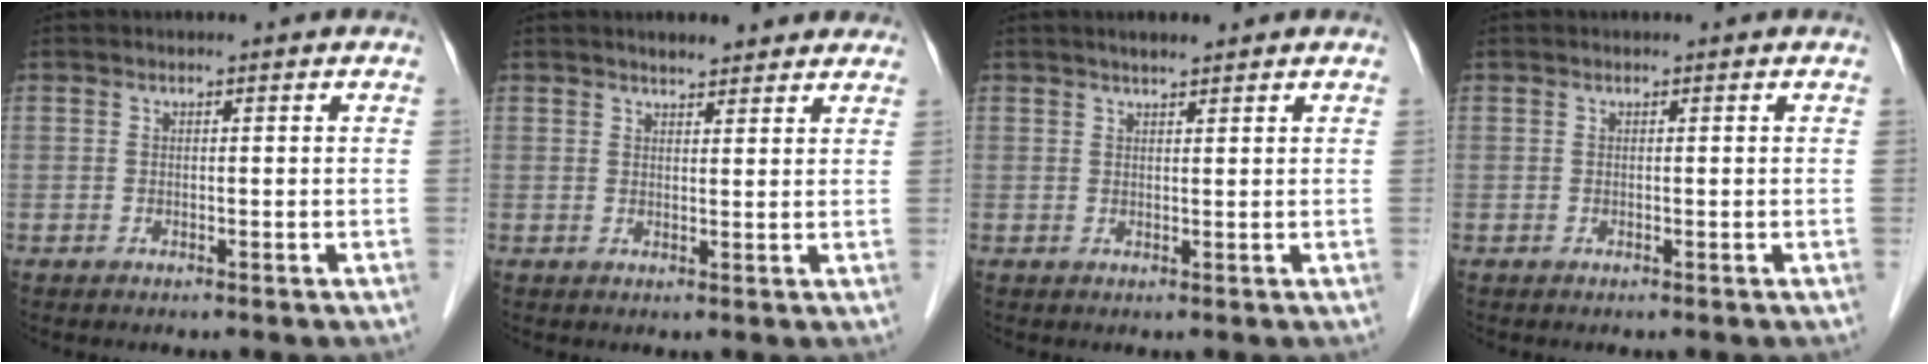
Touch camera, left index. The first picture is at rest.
{"total": 5.0, "force": [4.4, 1.2, 2.0], "torque": [-0.025, 0.018, 0.055]}
{"total": 2.2, "force": [1.8, 0.2, 1.2], "torque": [-0.024, 0.008, 0.030]}
{"total": 0.0}